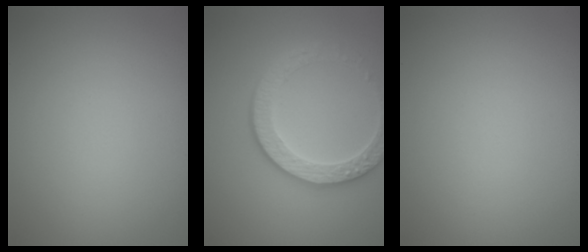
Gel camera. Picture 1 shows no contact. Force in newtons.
{"total": 3.8, "press": 3.4, "slide": 1.7}
{"total": 0.0}